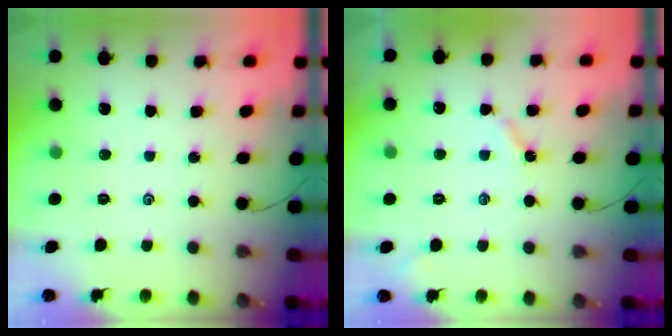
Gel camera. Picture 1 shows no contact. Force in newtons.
{"total": 2.9, "press": 2.9, "slide": 0.4}